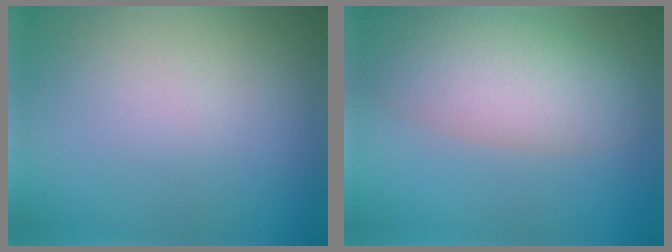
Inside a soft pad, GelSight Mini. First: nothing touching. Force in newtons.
{"total": 5.9, "press": 5.9, "slide": 0.4}